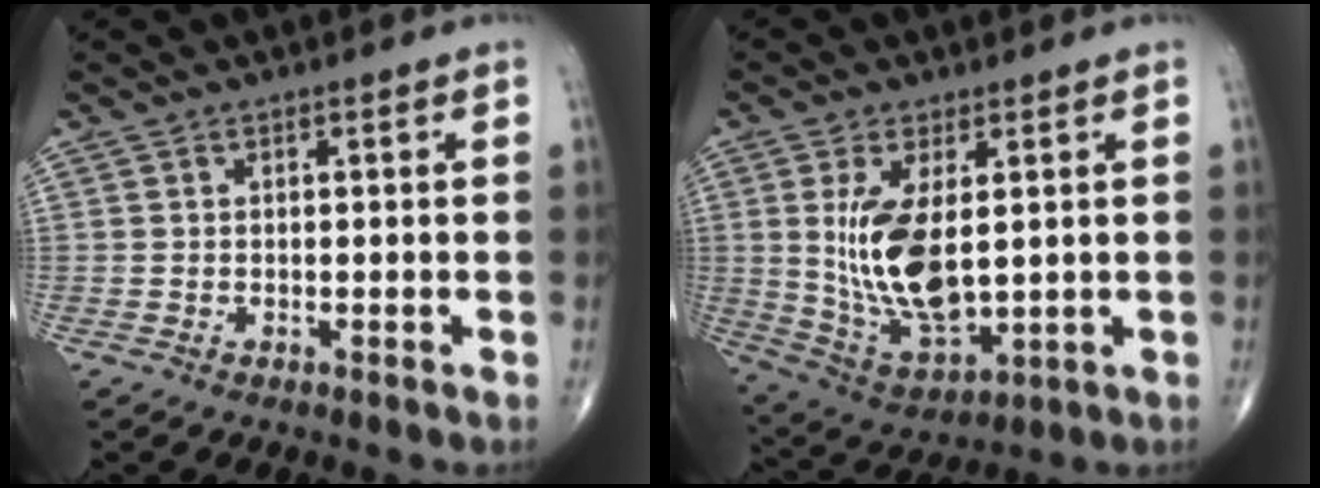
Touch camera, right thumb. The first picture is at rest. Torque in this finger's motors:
{"motor_torque": [-0.12, 0.86, 1.32, 0.44, 0.15]}